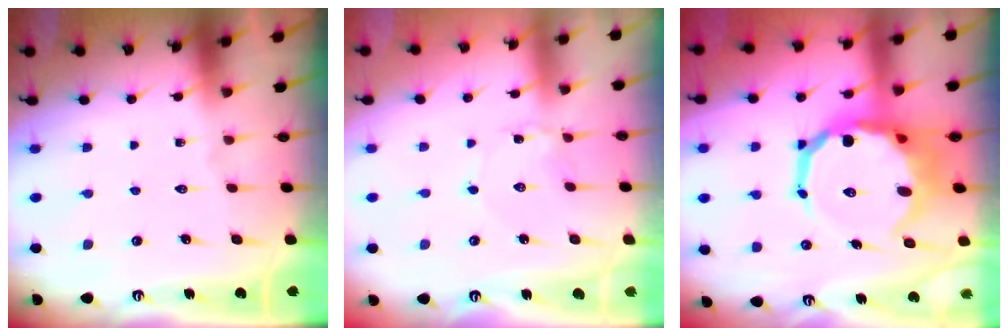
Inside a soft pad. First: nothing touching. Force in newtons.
{"total": 0.9, "press": 0.9, "slide": 0.1}
{"total": 15.7, "press": 15.3, "slide": 3.3}